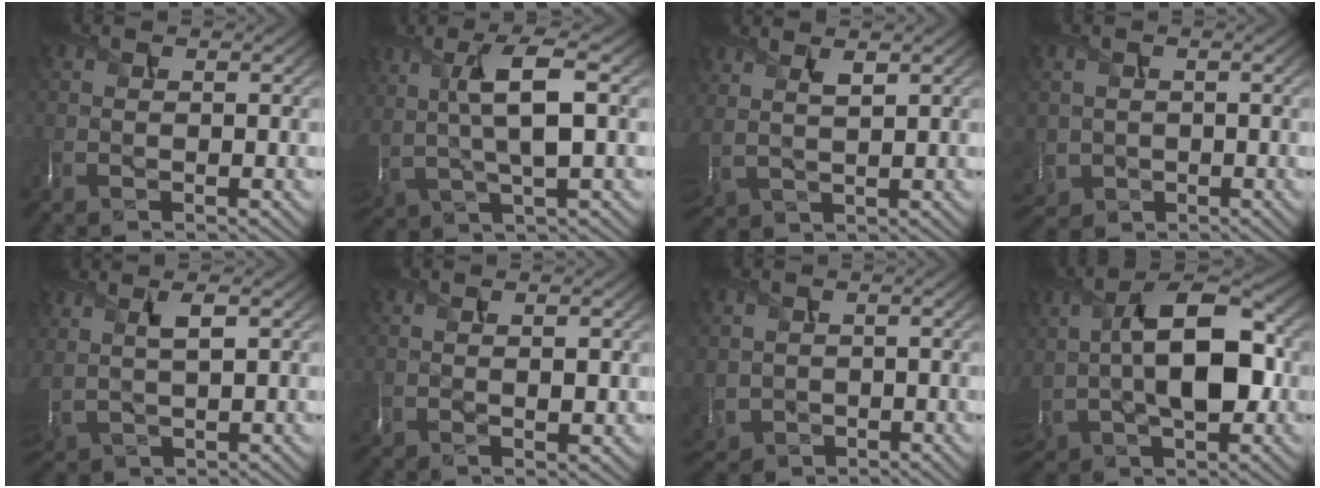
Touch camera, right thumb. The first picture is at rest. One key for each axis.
{"total": 7.8, "fx": 2.3, "fy": 2.7, "fz": 6.9, "tx": -0.149, "ty": 0.011, "tz": 0.044}
{"total": 3.8, "fx": 2.7, "fy": 1.3, "fz": 2.3, "tx": -0.061, "ty": 0.010, "tz": 0.064}
{"total": 2.6, "fx": -0.2, "fy": 2.5, "fz": -0.3, "tx": -0.020, "ty": -0.014, "tz": -0.001}
{"total": 4.5, "fx": 2.5, "fy": 1.6, "fz": 3.4, "tx": -0.088, "ty": 0.011, "tz": 0.058}
{"total": 2.1, "fx": 0.8, "fy": 0.8, "fz": 1.8, "tx": -0.041, "ty": 0.001, "tz": 0.017}
{"total": 3.0, "fx": 0.1, "fy": 2.9, "fz": 0.7, "tx": -0.045, "ty": -0.012, "tz": 0.006}
{"total": 12.4, "fx": 1.0, "fy": 7.3, "fz": 10.0, "tx": -0.193, "ty": 0.009, "tz": 0.017}